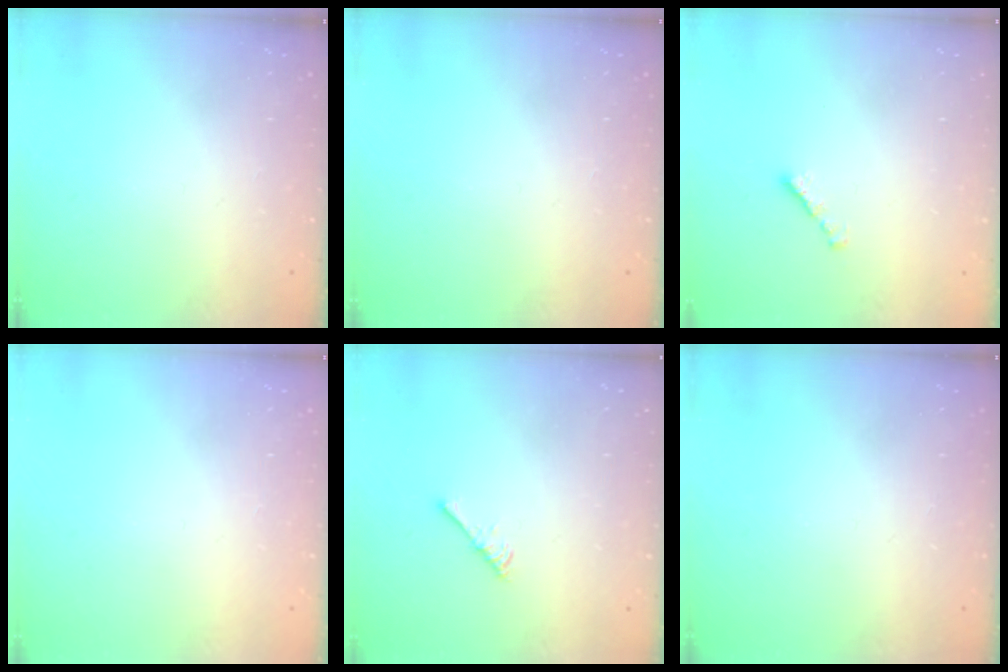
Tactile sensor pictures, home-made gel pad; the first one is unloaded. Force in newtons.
{"total": 0.0}
{"total": 1.0, "press": 0.8, "slide": 0.5}
{"total": 0.0}
{"total": 2.9, "press": 2.9, "slide": 0.5}
{"total": 0.0}